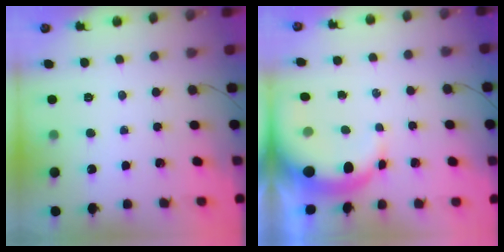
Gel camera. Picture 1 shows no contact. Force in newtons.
{"total": 7.3, "press": 7.2, "slide": 1.2}